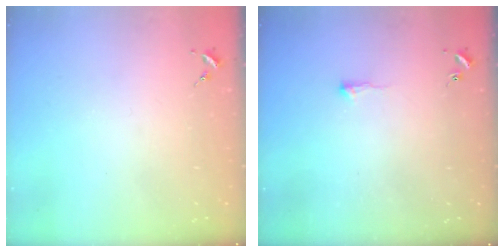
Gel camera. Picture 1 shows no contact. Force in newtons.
{"total": 3.9, "press": 3.8, "slide": 0.7}